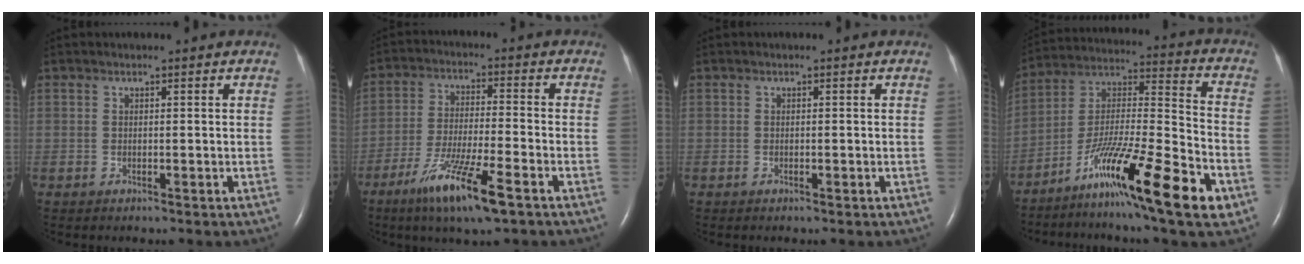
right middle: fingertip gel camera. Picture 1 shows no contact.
{"total": 11.2, "force": [-6.6, 0.7, 9.0], "torque": [-0.177, -0.028, -0.117]}
{"total": 0.0}
{"total": 19.7, "force": [-10.9, 1.0, 16.3], "torque": [-0.285, -0.025, -0.189]}